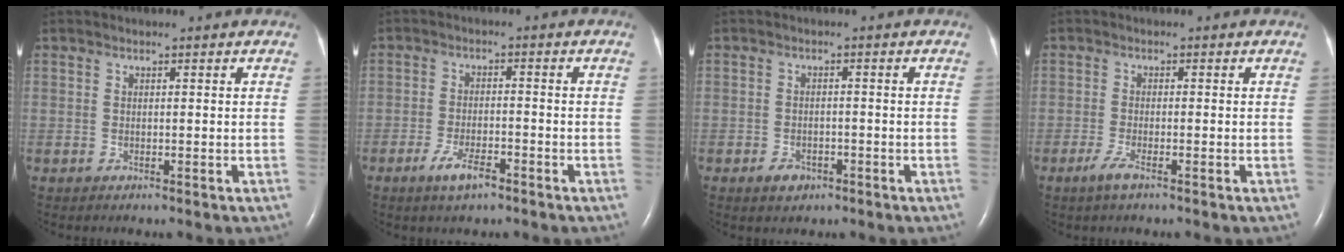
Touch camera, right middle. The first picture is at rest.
{"total": 4.2, "force": [-2.7, 1.0, 3.0], "torque": [-0.066, -0.004, -0.049]}
{"total": 2.6, "force": [-1.5, 1.7, 1.1], "torque": [-0.014, 0.004, -0.017]}
{"total": 2.2, "force": [-1.5, 0.3, 1.7], "torque": [-0.039, -0.004, -0.033]}